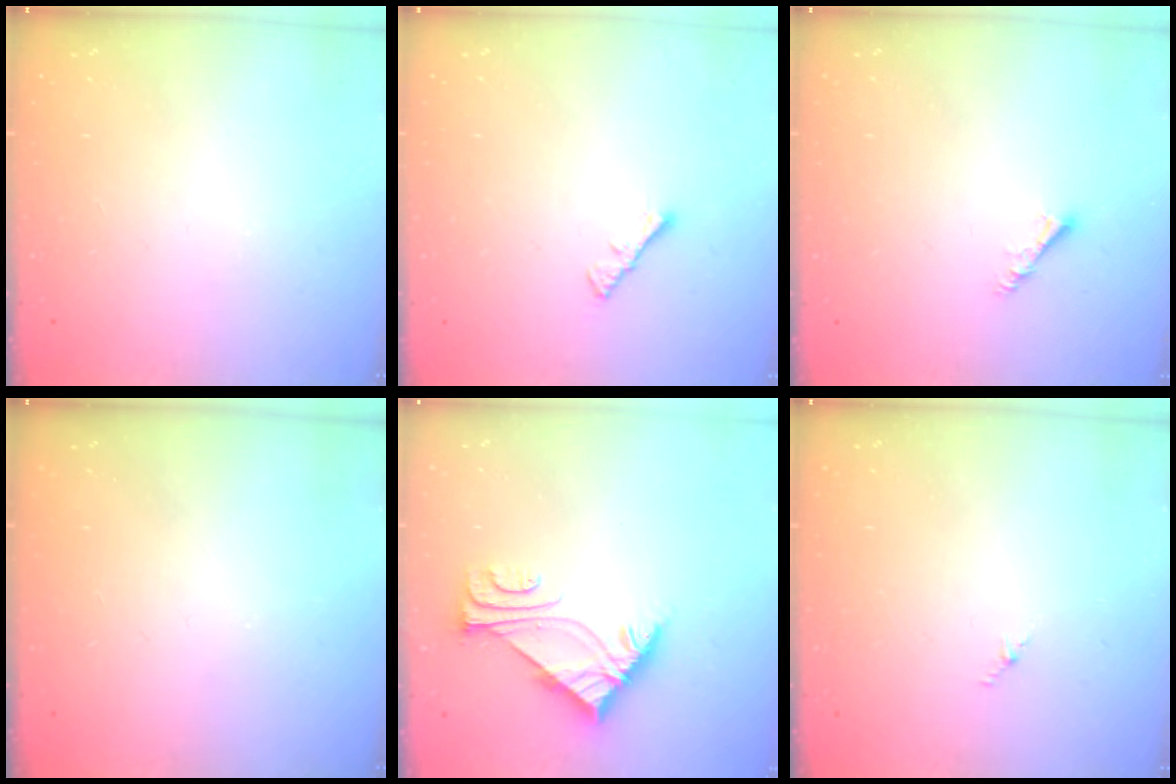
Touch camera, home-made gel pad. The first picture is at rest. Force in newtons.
{"total": 1.1, "press": 1.1, "slide": 0.4}
{"total": 3.0, "press": 2.9, "slide": 0.6}
{"total": 0.0}
{"total": 6.0, "press": 5.9, "slide": 0.5}
{"total": 1.2, "press": 1.1, "slide": 0.6}